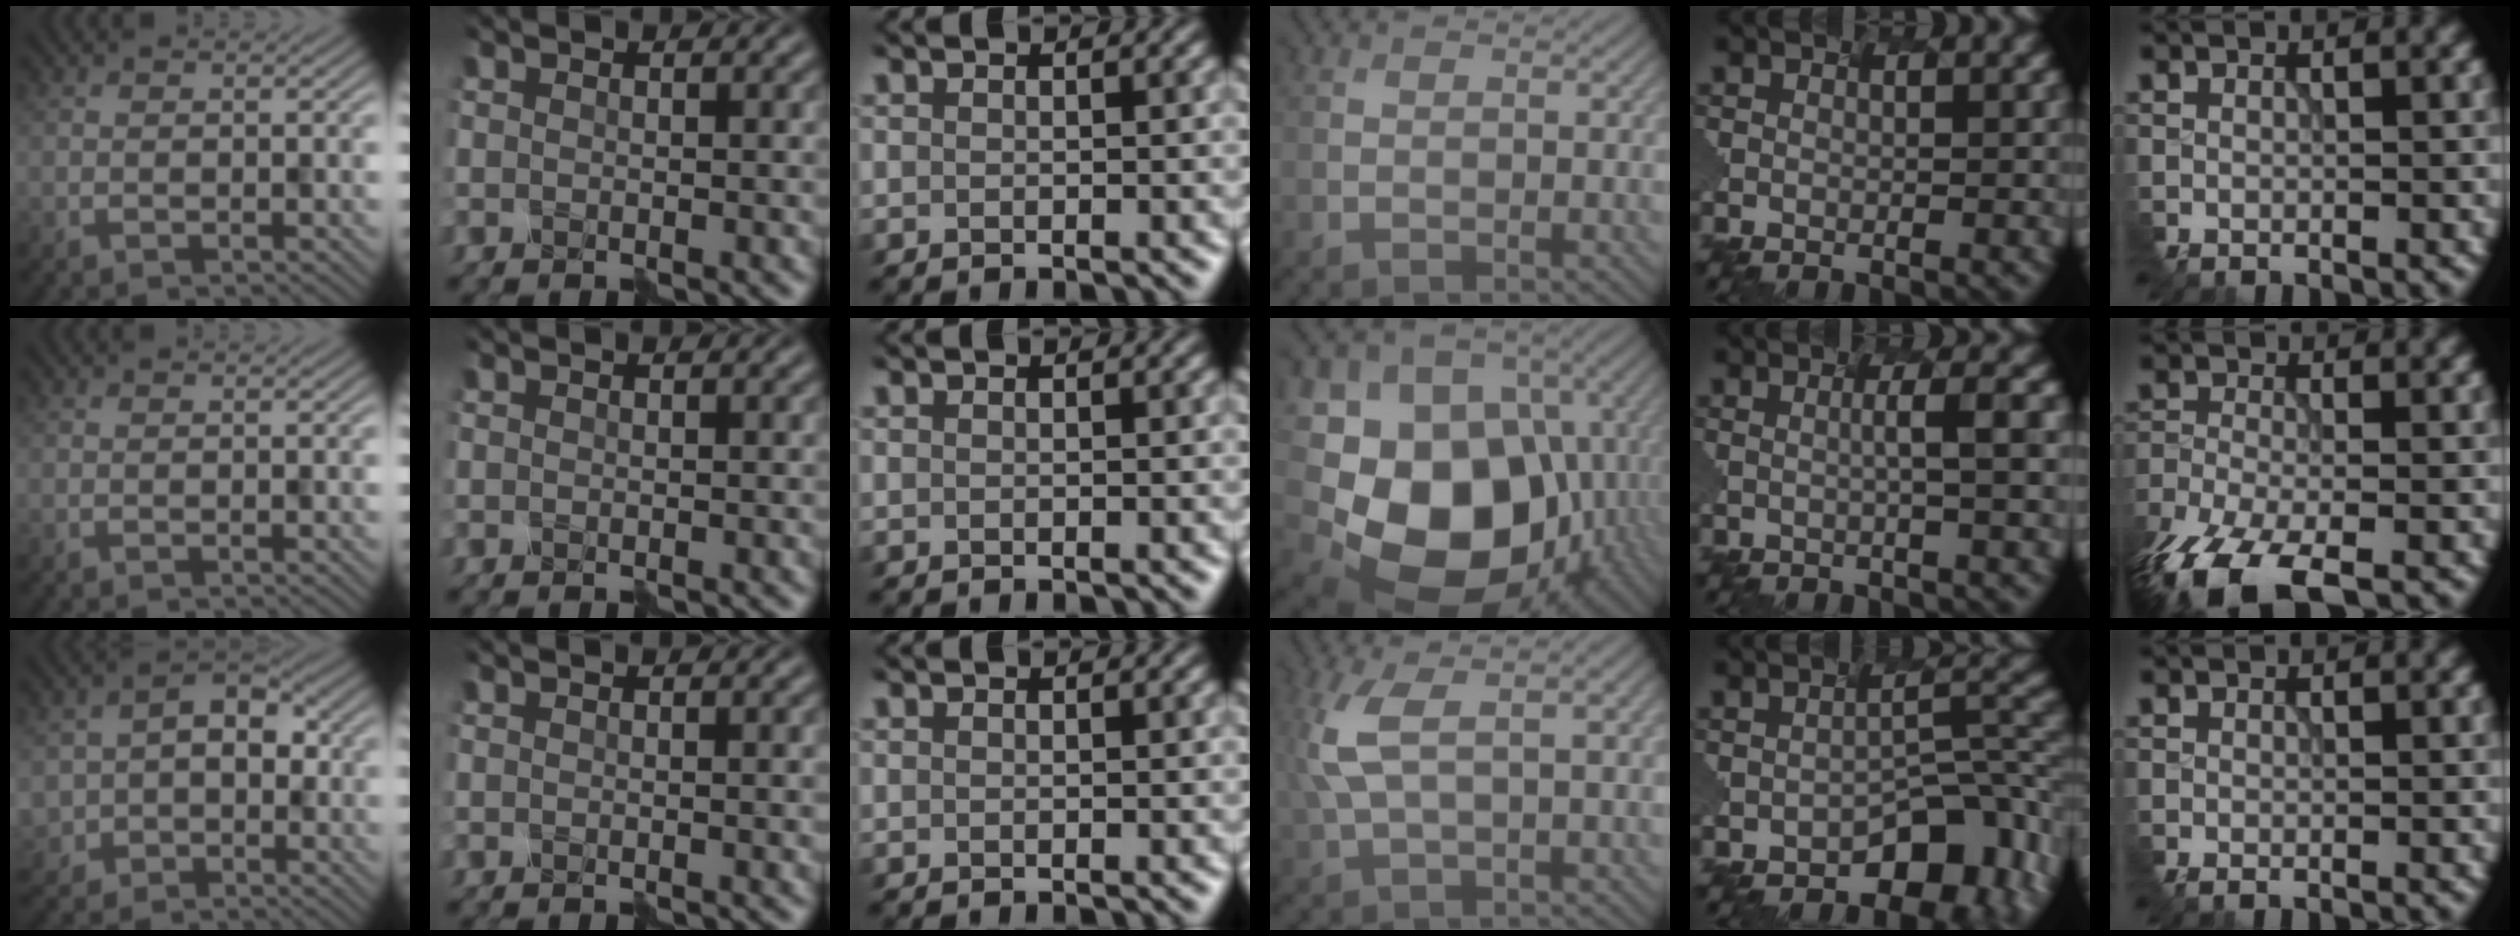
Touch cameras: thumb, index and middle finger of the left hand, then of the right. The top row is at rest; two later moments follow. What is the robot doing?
{"motion": "disassemble", "object": "velcro strap"}